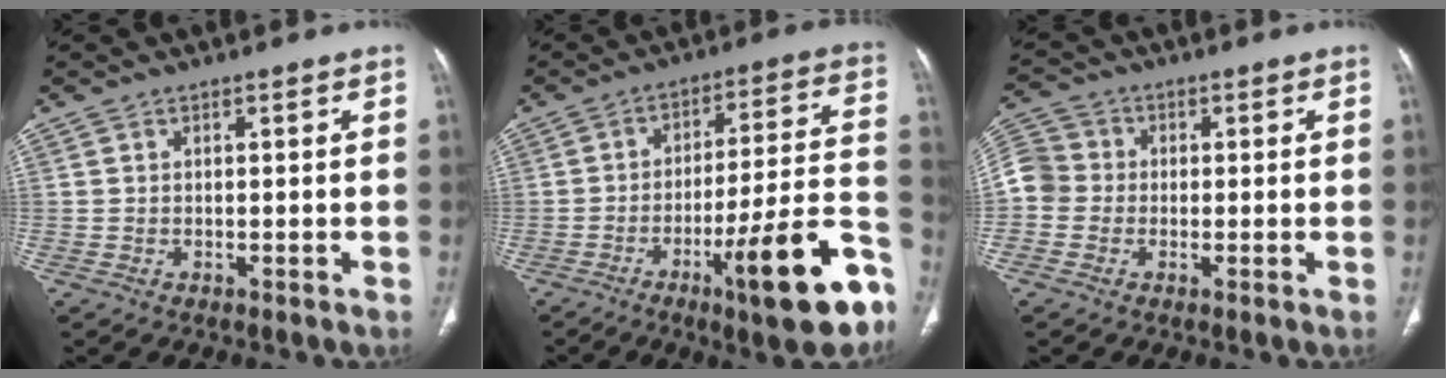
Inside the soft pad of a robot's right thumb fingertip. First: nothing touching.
{"total": 19.8, "force": [-9.9, 3.5, 16.7], "torque": [-0.208, 0.056, -0.141]}
{"total": 7.5, "force": [-0.5, 7.0, 2.7], "torque": [-0.049, 0.021, -0.017]}